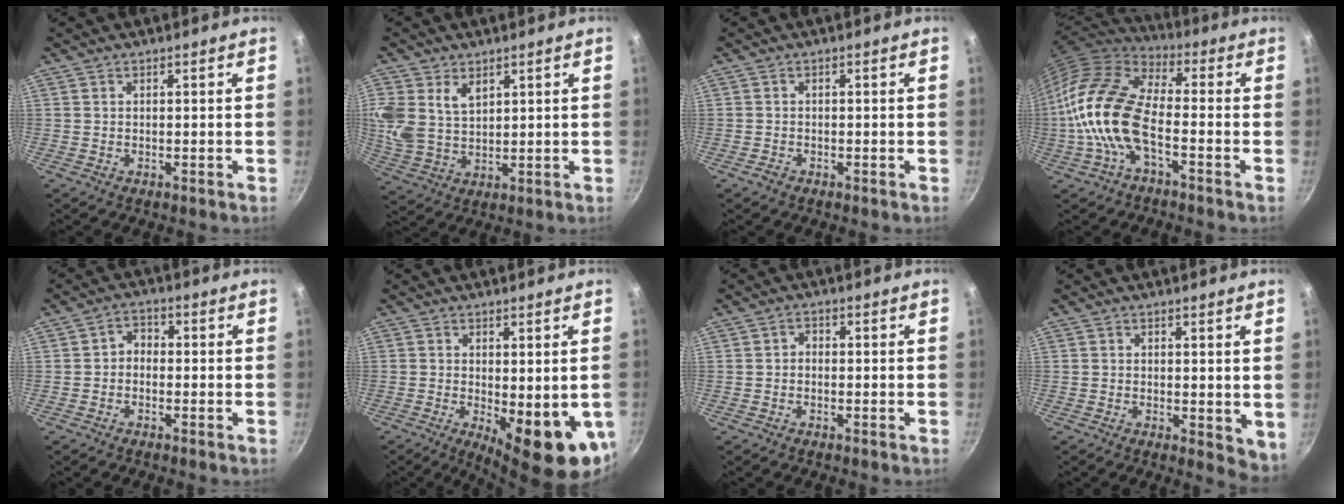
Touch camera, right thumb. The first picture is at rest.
{"total": 11.7, "force": [4.8, 8.2, 6.8], "torque": [-0.156, -0.005, 0.103]}
{"total": 1.2, "force": [-0.9, 0.7, 0.3], "torque": [-0.007, 0.009, -0.018]}
{"total": 16.2, "force": [-3.9, 7.8, 13.6], "torque": [-0.261, 0.035, -0.094]}
{"total": 2.8, "force": [-0.8, 2.3, 1.6], "torque": [-0.016, 0.013, -0.023]}
{"total": 12.4, "force": [-2.0, 4.6, 11.3], "torque": [-0.127, -0.016, -0.015]}
{"total": 1.4, "force": [-0.4, 1.2, 0.8], "torque": [-0.011, 0.009, -0.009]}
{"total": 4.7, "force": [0.6, 2.6, 3.8], "torque": [-0.044, -0.008, 0.009]}